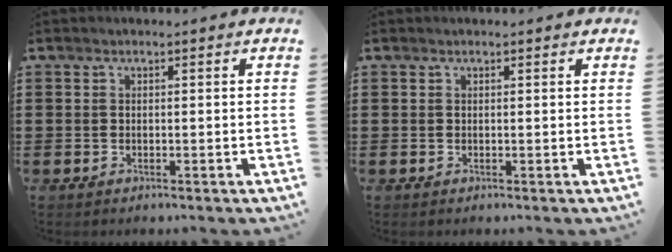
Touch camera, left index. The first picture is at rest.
{"total": 0.0}